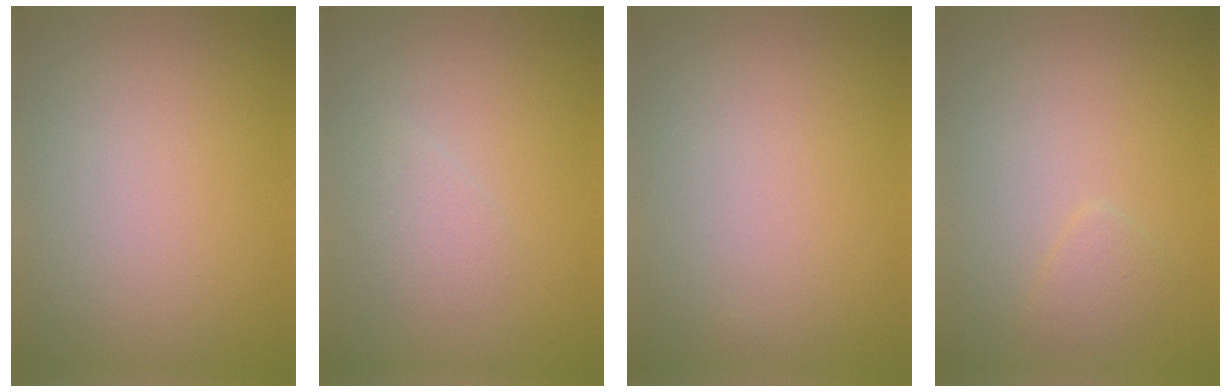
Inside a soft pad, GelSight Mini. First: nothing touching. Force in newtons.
{"total": 1.4, "press": 1.4, "slide": 0.1}
{"total": 0.0}
{"total": 1.1, "press": 1.1, "slide": 0.1}